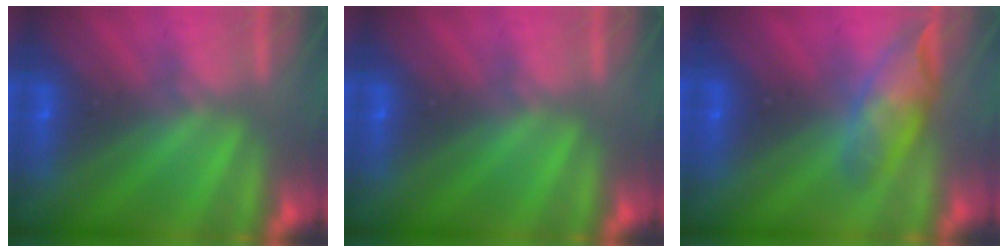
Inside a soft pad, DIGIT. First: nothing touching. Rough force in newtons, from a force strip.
{"total": 0.0}
{"total": 4.8}